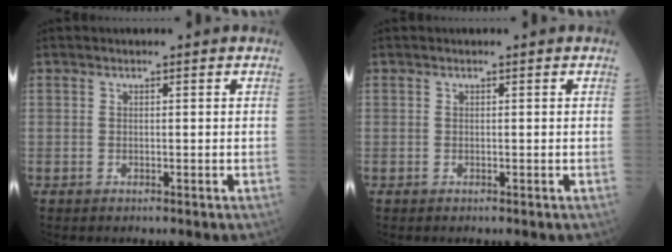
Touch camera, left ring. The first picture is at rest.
{"total": 0.0}